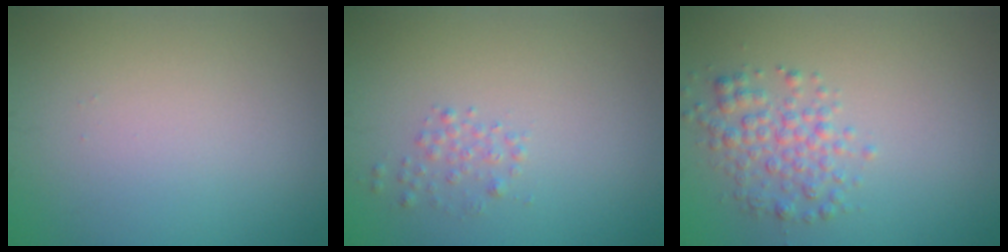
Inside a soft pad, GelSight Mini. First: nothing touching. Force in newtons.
{"total": 1.1, "press": 1.1, "slide": 0.0}
{"total": 2.9, "press": 2.9, "slide": 0.1}